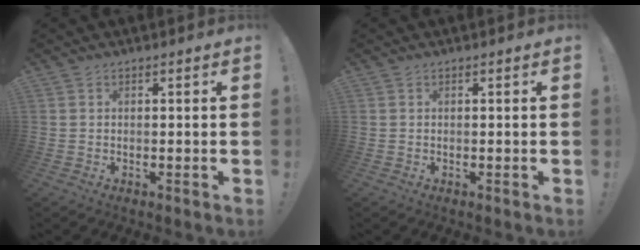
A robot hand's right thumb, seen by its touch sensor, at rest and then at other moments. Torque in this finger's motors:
{"motor_torque": [0.00, 0.00, -0.04, 0.04, 0.03]}